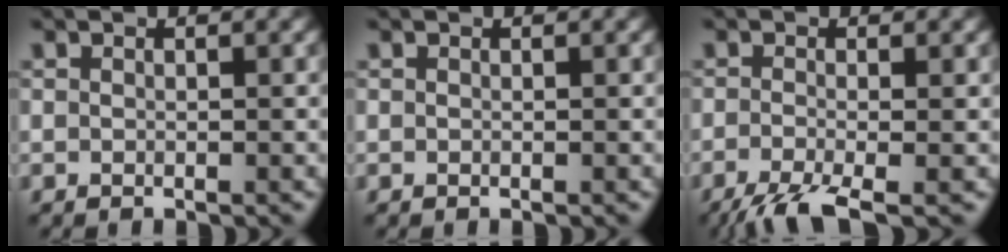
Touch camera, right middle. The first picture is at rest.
{"total": 0.0}
{"total": 4.4, "force": [-2.9, 1.0, 3.2], "torque": [-0.050, -0.007, -0.062]}